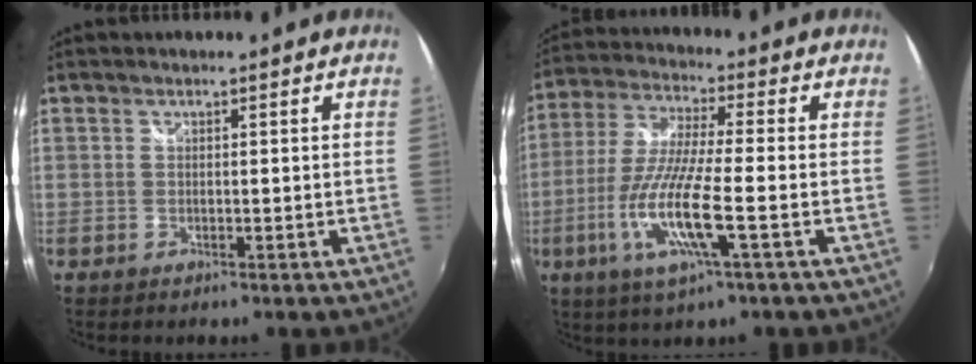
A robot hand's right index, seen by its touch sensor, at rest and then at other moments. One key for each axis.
{"total": 13.7, "fx": -4.5, "fy": 1.3, "fz": 12.9, "tx": -0.269, "ty": -0.016, "tz": -0.087}